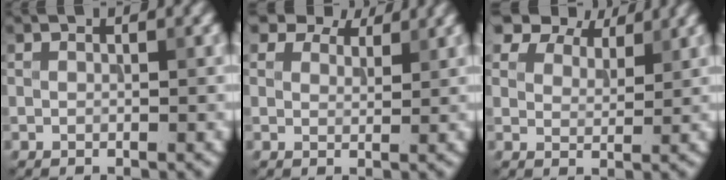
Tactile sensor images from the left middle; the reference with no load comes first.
{"total": 5.4, "force": [4.5, 2.3, 1.7], "torque": [-0.045, -0.007, 0.077]}
{"total": 7.8, "force": [6.6, 3.3, 2.6], "torque": [-0.068, -0.010, 0.120]}